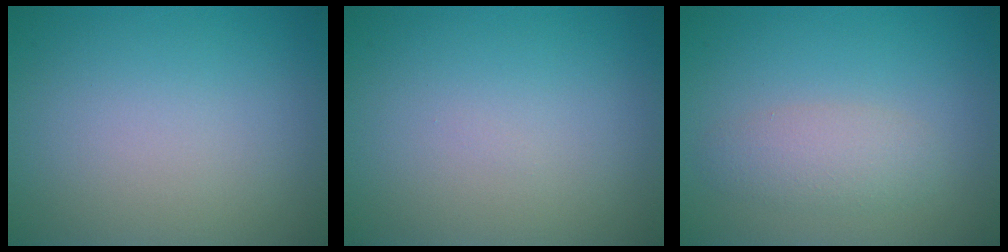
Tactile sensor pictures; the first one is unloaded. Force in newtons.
{"total": 0.0}
{"total": 2.5, "press": 2.5, "slide": 0.2}